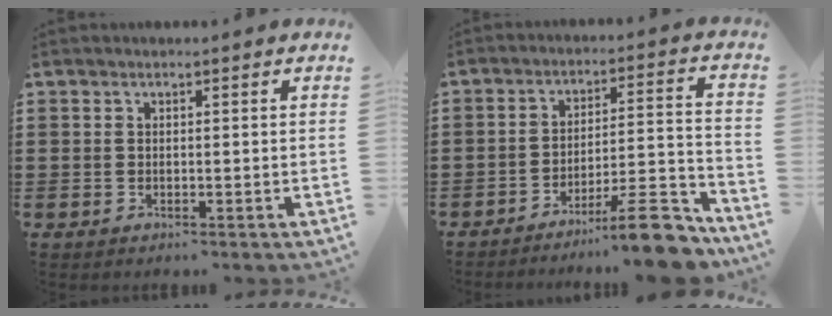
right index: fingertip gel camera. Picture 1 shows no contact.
{"total": 11.6, "force": [-9.3, 1.6, 6.8], "torque": [-0.082, 0.033, -0.171]}